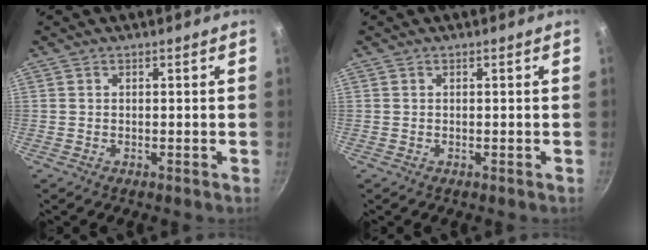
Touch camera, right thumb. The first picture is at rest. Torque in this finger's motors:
{"motor_torque": [-0.01, 0.01, 0.00, 0.00, 0.00]}